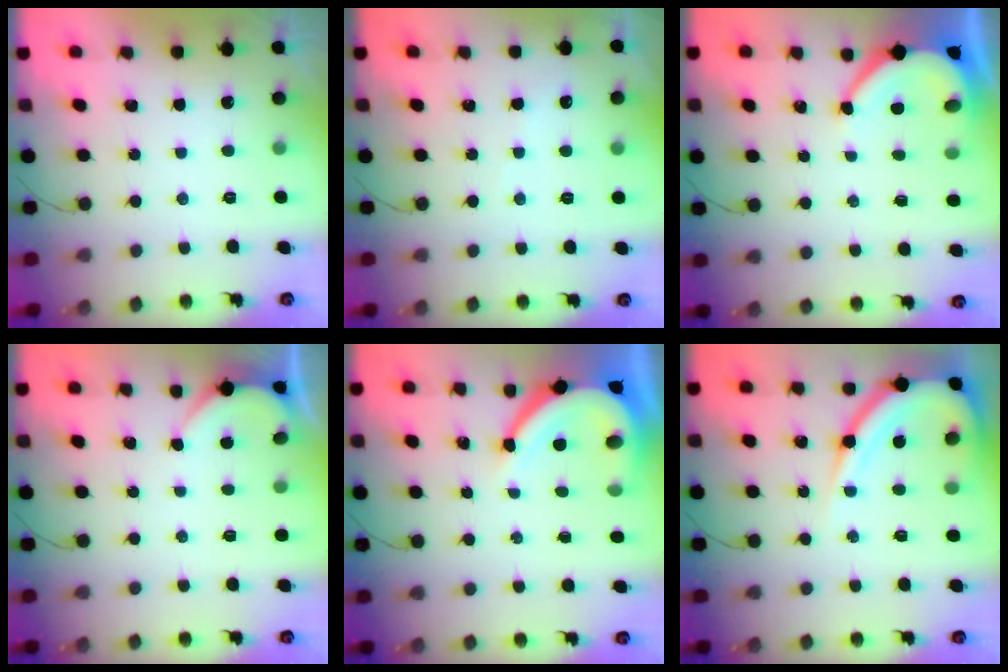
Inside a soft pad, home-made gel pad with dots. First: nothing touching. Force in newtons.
{"total": 1.8, "press": 1.7, "slide": 0.4}
{"total": 6.6, "press": 6.6, "slide": 0.6}
{"total": 2.7, "press": 2.6, "slide": 0.4}
{"total": 11.3, "press": 11.2, "slide": 1.6}
{"total": 12.8, "press": 12.8, "slide": 1.4}